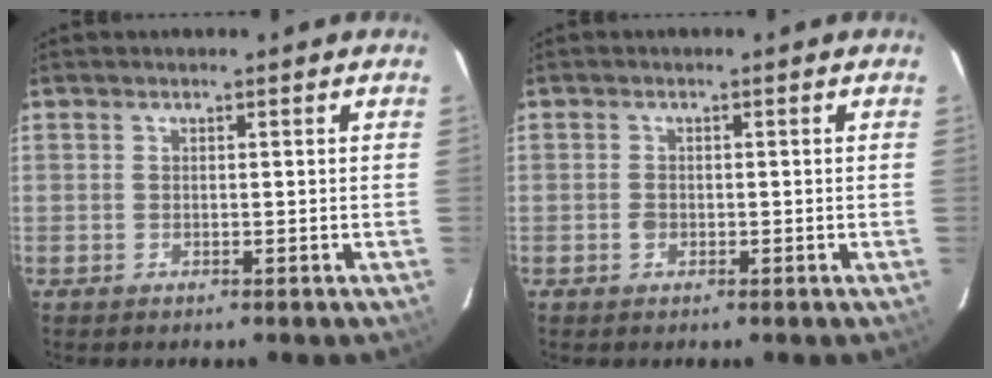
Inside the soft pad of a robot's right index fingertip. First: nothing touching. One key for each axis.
{"total": 1.3, "fx": -0.5, "fy": 1.0, "fz": 0.8, "tx": -0.014, "ty": 0.002, "tz": -0.010}